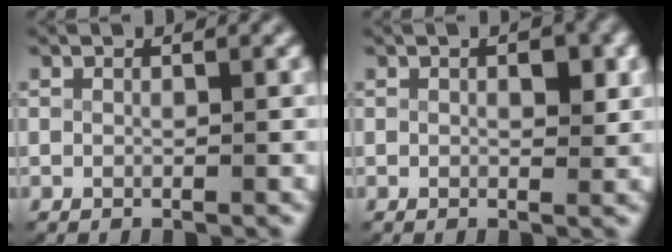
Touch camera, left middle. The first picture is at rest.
{"total": 1.7, "force": [0.4, 0.9, 1.4], "torque": [-0.018, -0.004, 0.005]}